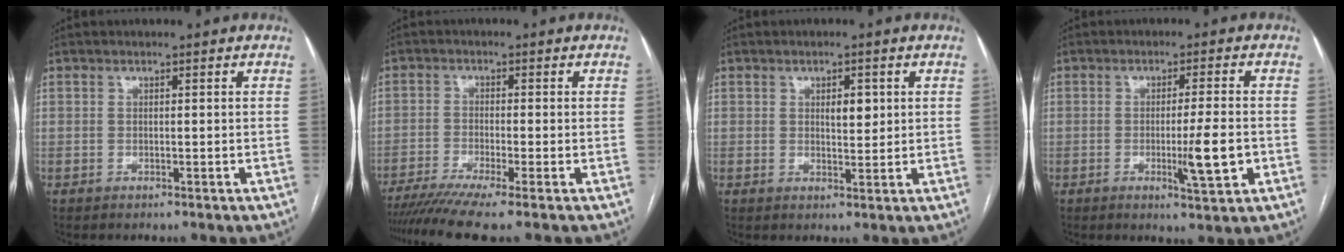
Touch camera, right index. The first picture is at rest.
{"total": 8.8, "force": [-6.9, -0.6, 5.5], "torque": [-0.087, -0.015, -0.111]}
{"total": 2.9, "force": [1.0, 1.2, 2.4], "torque": [-0.035, -0.001, 0.016]}
{"total": 6.7, "force": [-1.7, 0.0, 6.5], "torque": [-0.099, -0.011, -0.025]}